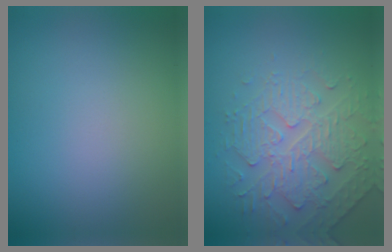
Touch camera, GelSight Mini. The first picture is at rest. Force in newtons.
{"total": 4.8, "press": 3.8, "slide": 2.8}